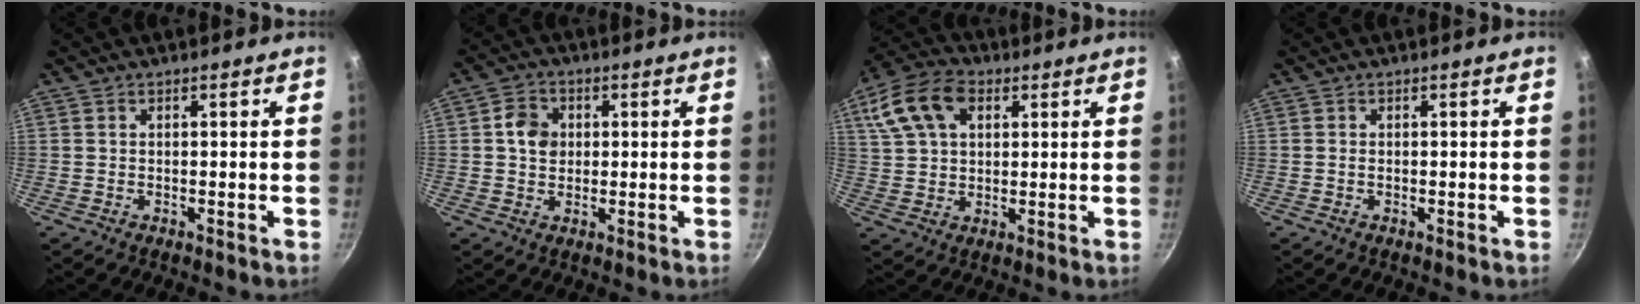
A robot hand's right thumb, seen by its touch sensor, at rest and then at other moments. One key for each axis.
{"total": 5.3, "fx": 0.8, "fy": 4.5, "fz": 2.8, "tx": -0.028, "ty": 0.008, "tz": 0.006}
{"total": 12.9, "fx": 4.7, "fy": 8.6, "fz": 8.4, "tx": -0.152, "ty": 0.013, "tz": 0.078}
{"total": 0.5, "fx": -0.1, "fy": 0.3, "fz": 0.4, "tx": -0.007, "ty": 0.001, "tz": -0.003}